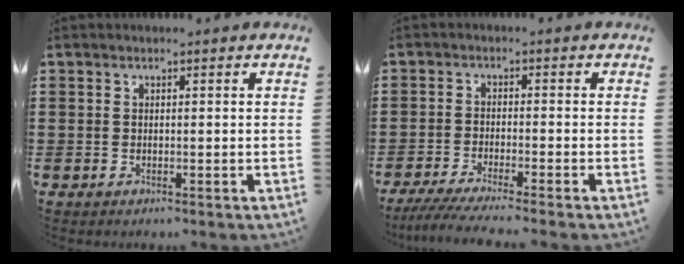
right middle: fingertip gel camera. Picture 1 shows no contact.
{"total": 3.5, "force": [-3.2, -0.2, 1.4], "torque": [-0.039, -0.016, -0.066]}